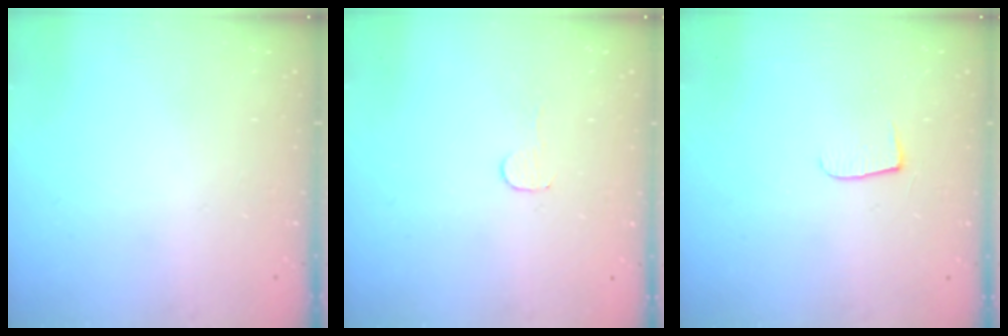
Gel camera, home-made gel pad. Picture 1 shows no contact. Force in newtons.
{"total": 2.8, "press": 2.8, "slide": 0.2}
{"total": 4.3, "press": 4.2, "slide": 0.5}